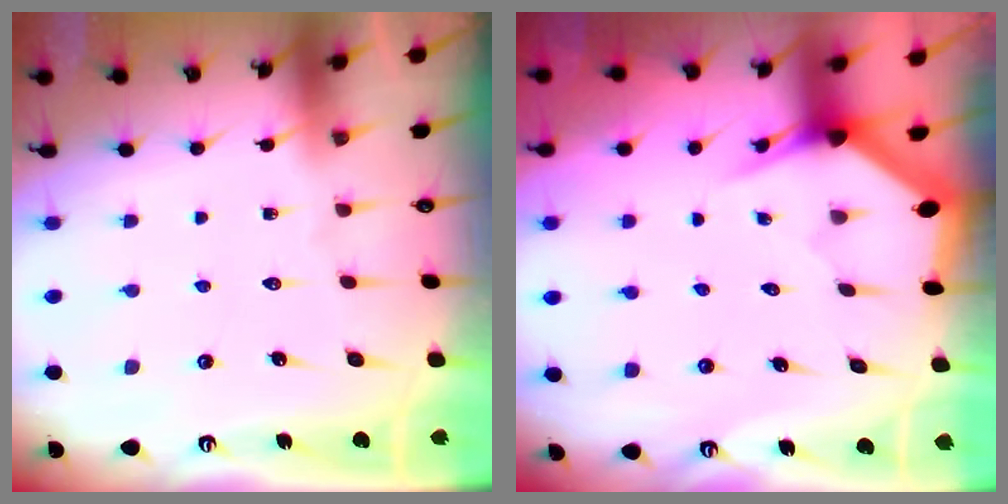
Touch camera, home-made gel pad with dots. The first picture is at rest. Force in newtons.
{"total": 3.0, "press": 3.0, "slide": 0.0}